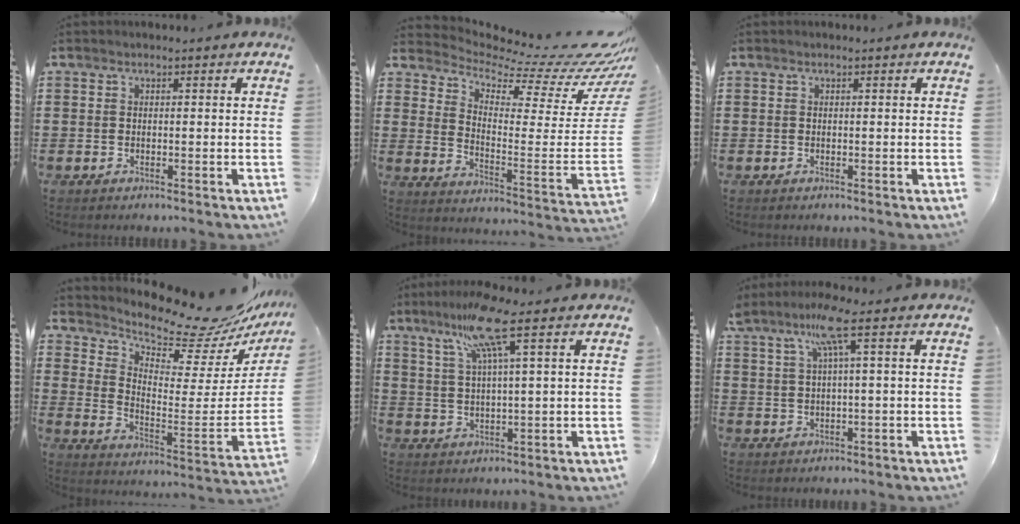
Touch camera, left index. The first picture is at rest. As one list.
[{"total": 6.9, "force": [5.5, 1.9, 3.6], "torque": [-0.073, -0.069, 0.088]}, {"total": 0.0}, {"total": 10.3, "force": [9.4, 1.9, 3.7], "torque": [-0.086, -0.082, 0.153]}, {"total": 9.5, "force": [5.3, 0.3, 7.9], "torque": [-0.166, 0.001, 0.089]}, {"total": 5.9, "force": [2.9, -0.2, 5.1], "torque": [-0.109, 0.003, 0.046]}]